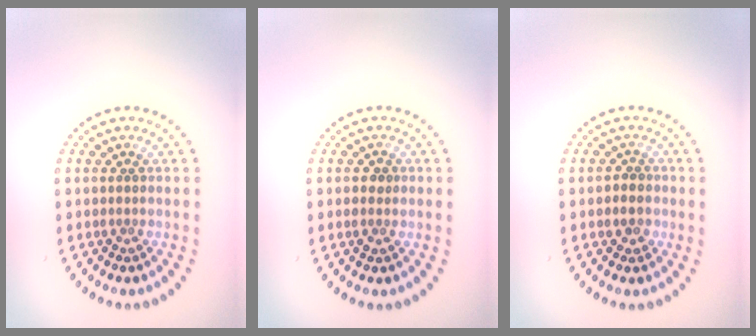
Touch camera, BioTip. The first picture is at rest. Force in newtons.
{"total": 1.2, "press": 1.2, "slide": 0.1}
{"total": 1.5, "press": 1.4, "slide": 0.6}